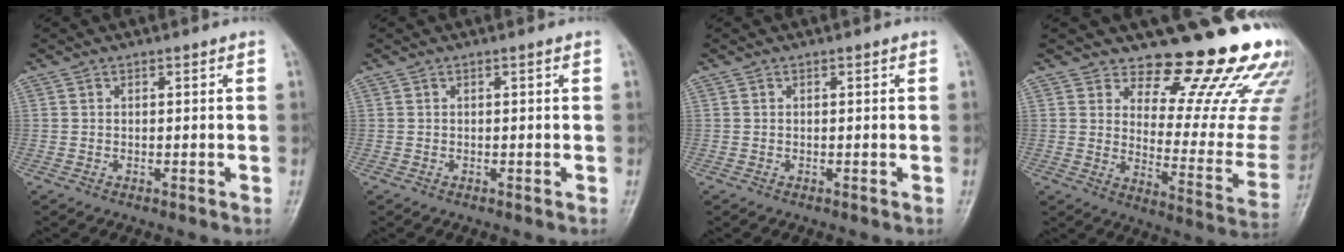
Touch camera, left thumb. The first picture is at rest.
{"total": 0.0}
{"total": 0.0}
{"total": 19.7, "force": [16.7, 5.9, 8.5], "torque": [-0.054, -0.160, 0.206]}